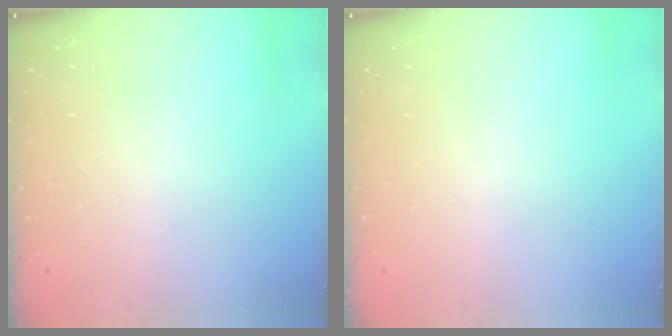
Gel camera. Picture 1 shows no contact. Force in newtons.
{"total": 0.0}